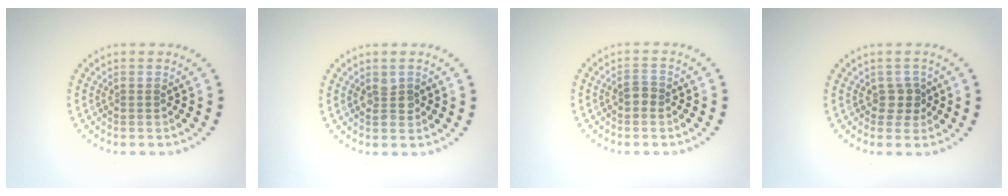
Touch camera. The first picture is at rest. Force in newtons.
{"total": 1.4, "press": 1.4, "slide": 0.2}
{"total": 1.3, "press": 1.3, "slide": 0.4}
{"total": 1.7, "press": 1.4, "slide": 0.9}